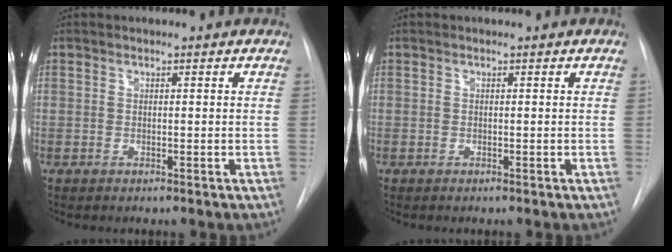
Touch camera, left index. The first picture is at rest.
{"total": 0.0}